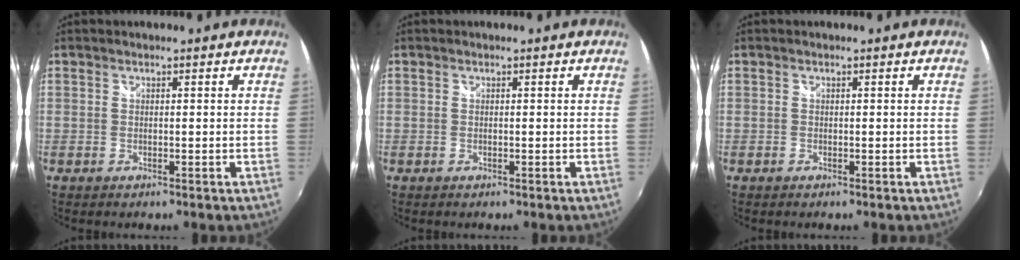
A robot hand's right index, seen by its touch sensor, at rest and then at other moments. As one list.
[{"total": 0.0}, {"total": 0.0}]